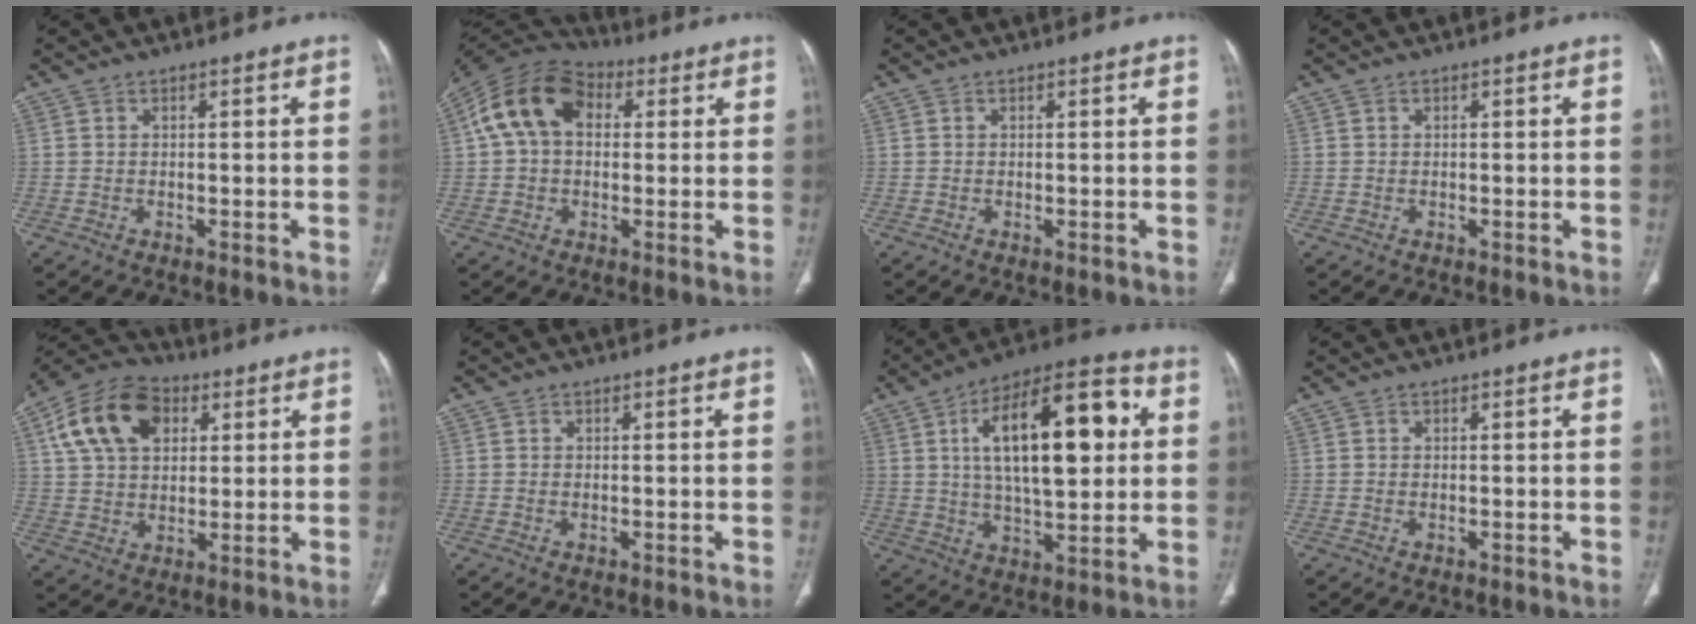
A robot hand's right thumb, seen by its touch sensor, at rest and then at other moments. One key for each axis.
{"total": 13.7, "fx": 2.8, "fy": 9.5, "fz": 9.5, "tx": -0.165, "ty": 0.035, "tz": 0.038}
{"total": 0.0}
{"total": 0.0}
{"total": 15.3, "fx": 5.5, "fy": 10.2, "fz": 10.0, "tx": -0.169, "ty": 0.007, "tz": 0.095}
{"total": 0.0}
{"total": 22.5, "fx": 4.8, "fy": 9.6, "fz": 19.7, "tx": -0.292, "ty": 0.012, "tz": 0.069}
{"total": 0.0}